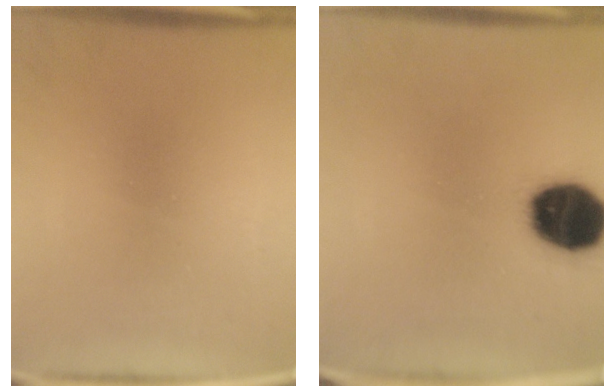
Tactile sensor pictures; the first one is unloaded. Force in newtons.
{"total": 16.1}